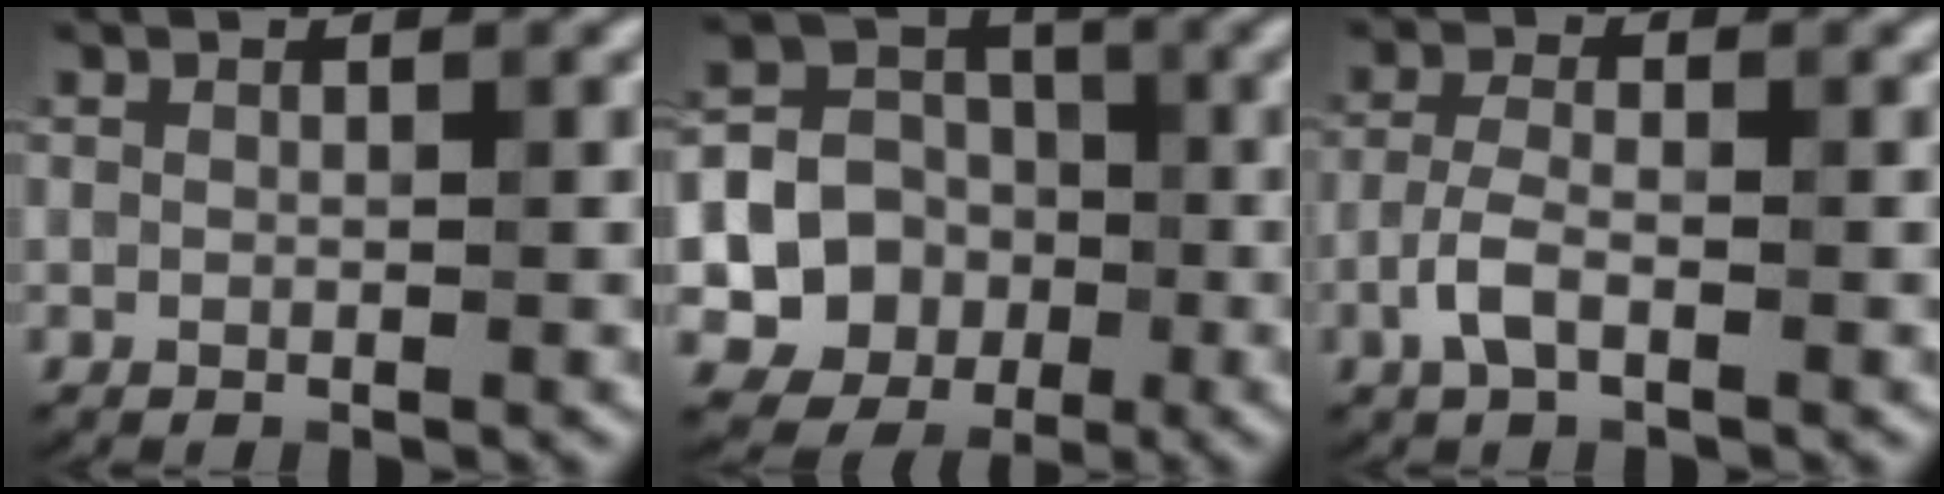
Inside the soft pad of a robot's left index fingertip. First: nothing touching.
{"total": 11.5, "force": [-2.5, 10.6, 3.6], "torque": [-0.079, -0.005, -0.053]}
{"total": 2.5, "force": [-1.2, 0.7, 2.0], "torque": [-0.050, 0.007, -0.029]}